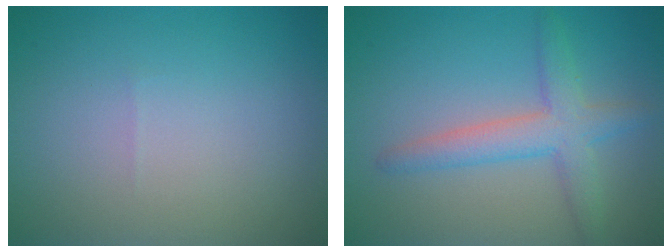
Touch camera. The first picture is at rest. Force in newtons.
{"total": 3.9, "press": 3.9, "slide": 0.1}